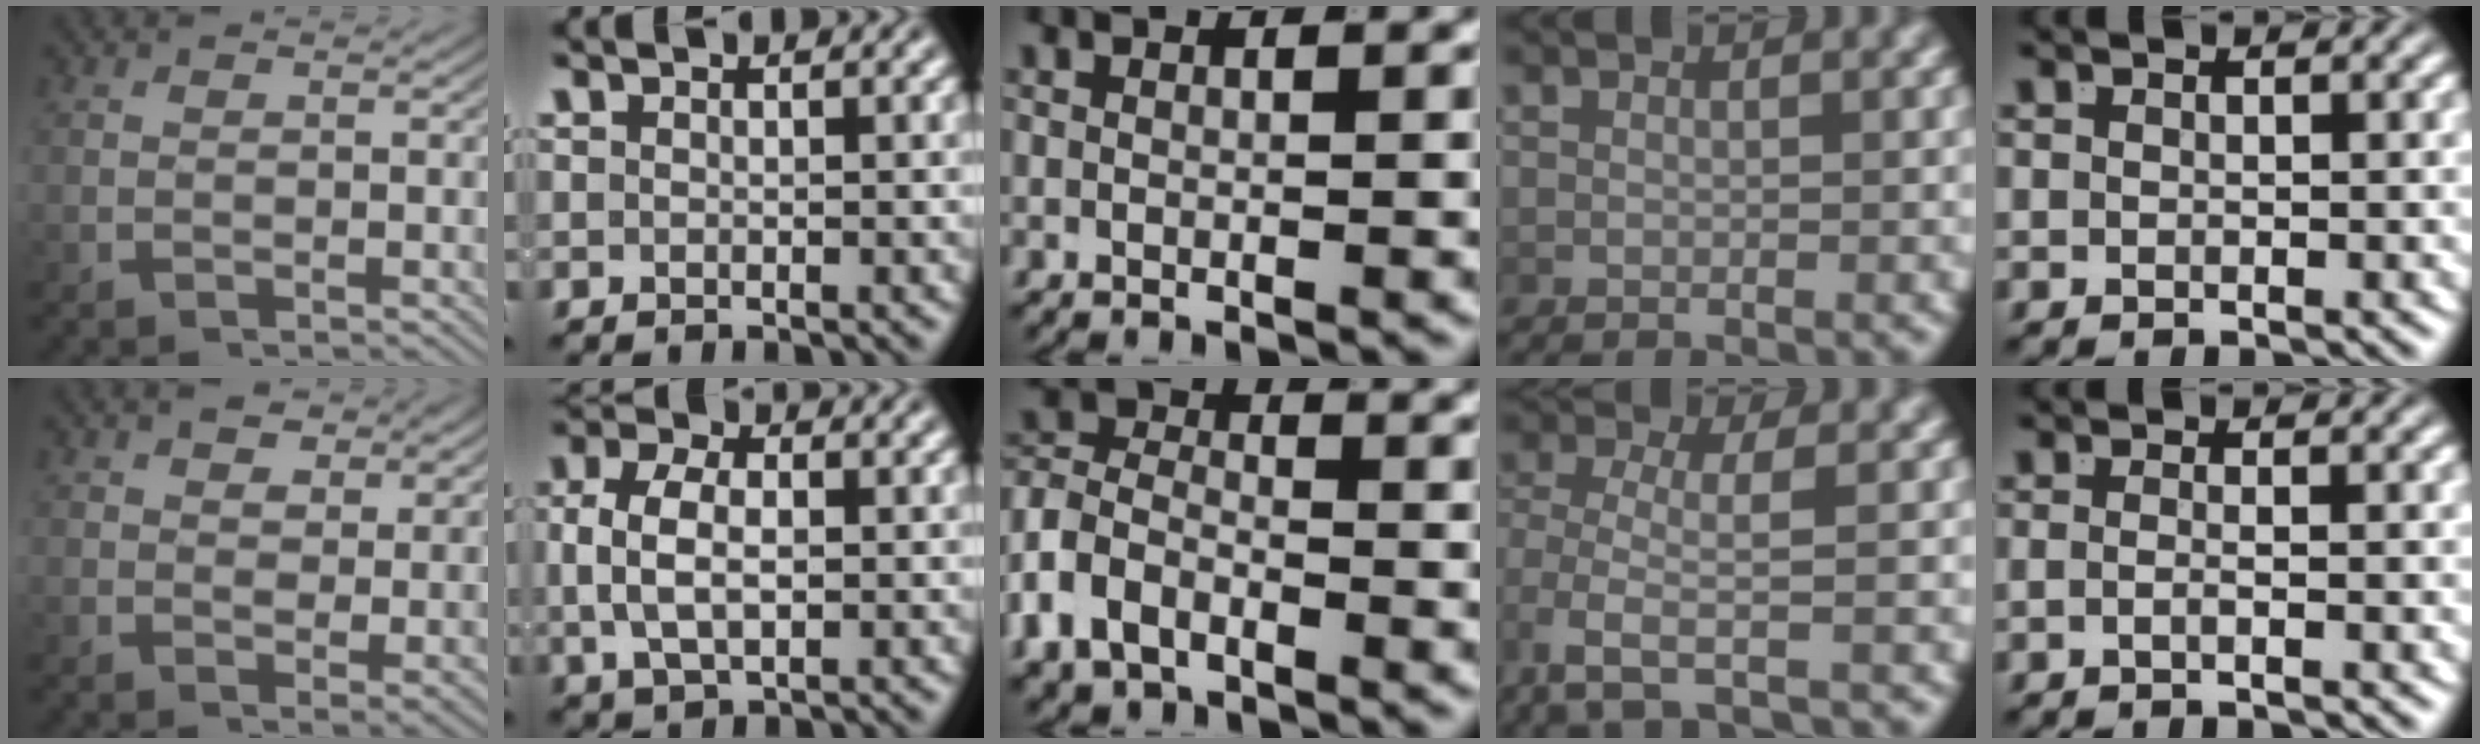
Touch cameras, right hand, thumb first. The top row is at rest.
{"thumb": {"total": 4.3, "force": [1.9, 3.0, 2.4], "torque": [-0.039, -0.023, 0.039]}, "index": {"total": 4.7, "force": [0.2, 3.0, 3.7], "torque": [-0.077, -0.006, 0.011]}, "middle": {"total": 6.0, "force": [-1.7, 4.6, 3.4], "torque": [-0.075, -0.012, -0.035]}, "ring": {"total": 3.4, "force": [-0.9, 0.8, 3.2], "torque": [-0.078, -0.021, -0.002]}, "little": {"total": 1.7, "force": [-1.1, -0.9, 1.0], "torque": [-0.024, -0.008, -0.016]}}